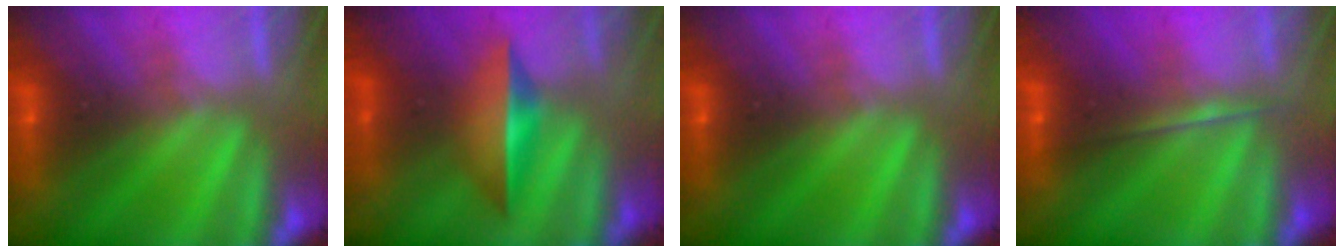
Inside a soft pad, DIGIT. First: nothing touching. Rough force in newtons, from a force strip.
{"total": 1.5}
{"total": 0.0}
{"total": 1.7}